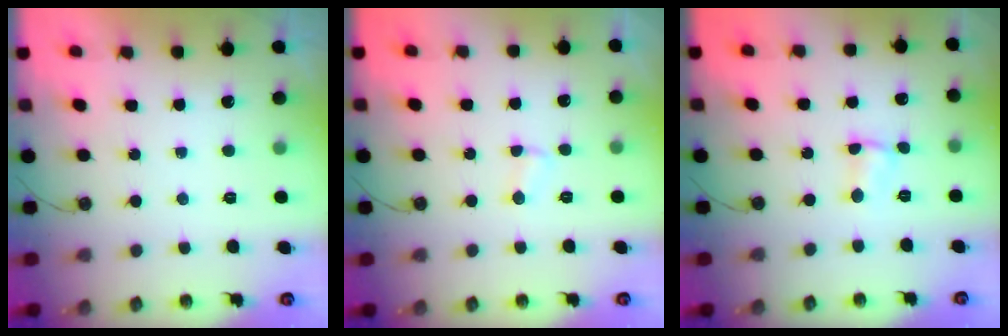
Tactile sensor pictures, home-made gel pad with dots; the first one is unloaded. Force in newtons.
{"total": 3.6, "press": 3.6, "slide": 0.4}
{"total": 1.9, "press": 1.9, "slide": 0.3}